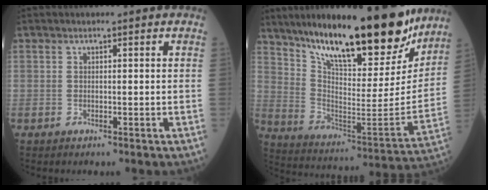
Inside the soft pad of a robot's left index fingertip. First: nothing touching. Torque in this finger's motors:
{"motor_torque": [0.50, -0.39, 1.05, 0.21]}